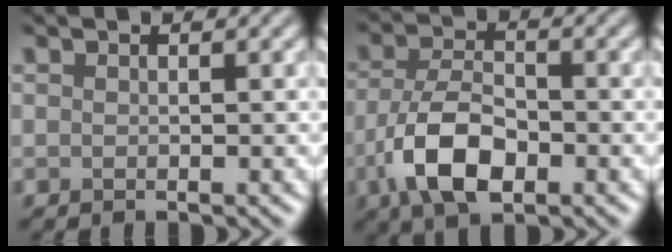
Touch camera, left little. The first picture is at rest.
{"total": 6.6, "force": [-2.7, 3.4, 5.1], "torque": [-0.100, -0.003, -0.060]}